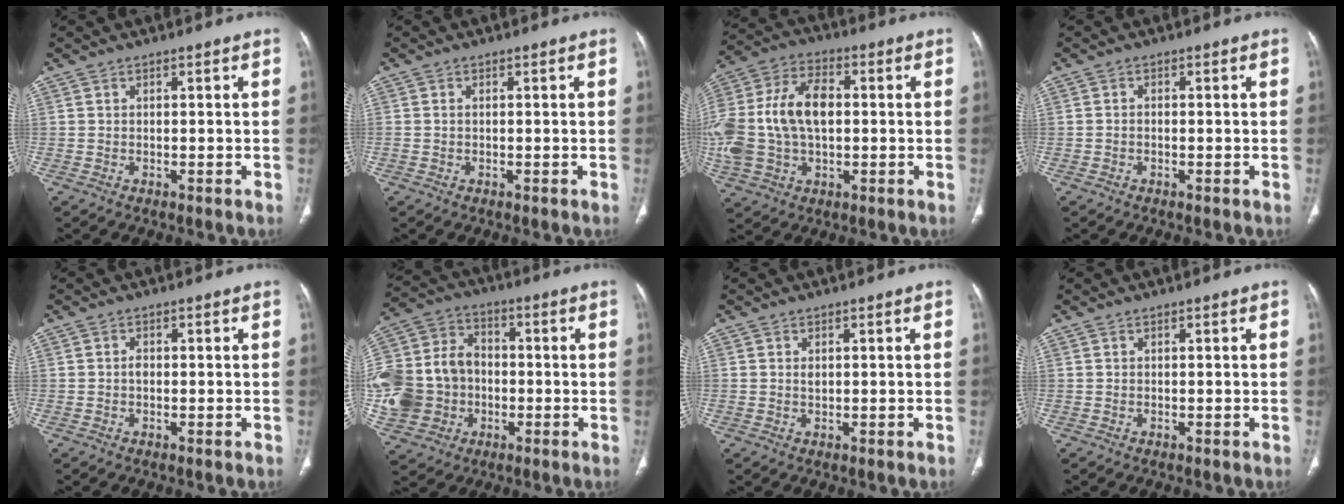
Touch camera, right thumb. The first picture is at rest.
{"total": 0.6, "force": [0.0, 0.4, 0.4], "torque": [-0.014, 0.004, 0.003]}
{"total": 20.8, "force": [0.6, 13.5, 15.8], "torque": [-0.361, 0.020, 0.015]}
{"total": 0.7, "force": [-0.3, 0.5, 0.4], "torque": [-0.006, 0.002, -0.008]}
{"total": 1.1, "force": [-0.2, 0.7, 0.7], "torque": [-0.010, 0.003, -0.006]}
{"total": 19.9, "force": [-2.8, 16.9, 10.2], "torque": [-0.223, 0.037, -0.044]}
{"total": 1.0, "force": [0.3, 0.7, 0.7], "torque": [-0.010, -0.002, 0.008]}
{"total": 0.0}